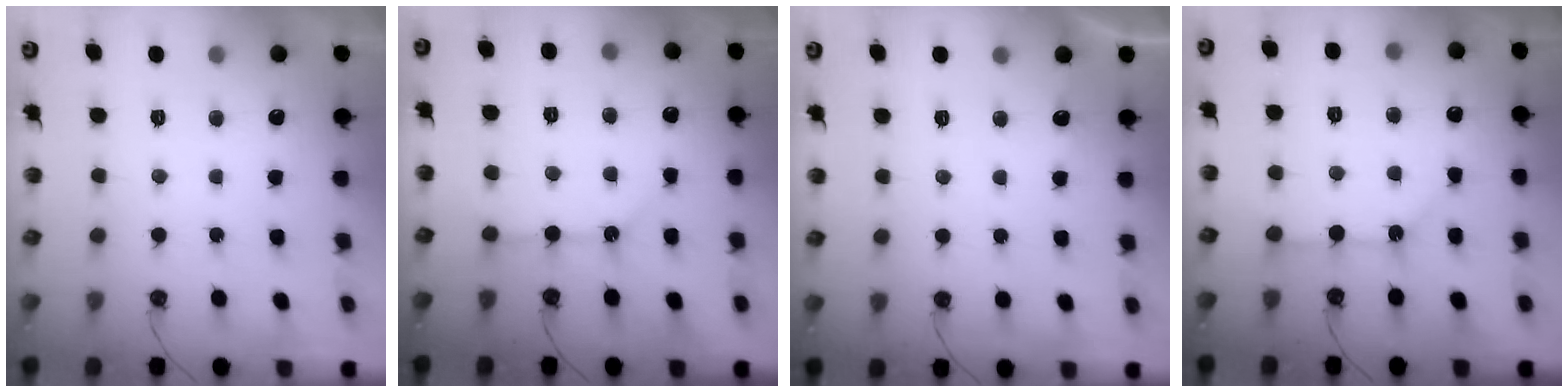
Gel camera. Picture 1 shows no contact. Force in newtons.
{"total": 9.0, "press": 9.0, "slide": 1.0}
{"total": 2.1, "press": 2.1, "slide": 0.4}
{"total": 4.2, "press": 4.1, "slide": 0.4}